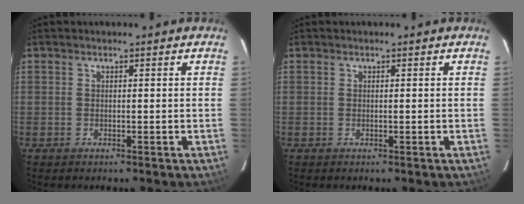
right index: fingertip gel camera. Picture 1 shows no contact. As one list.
[{"total": 0.0}]